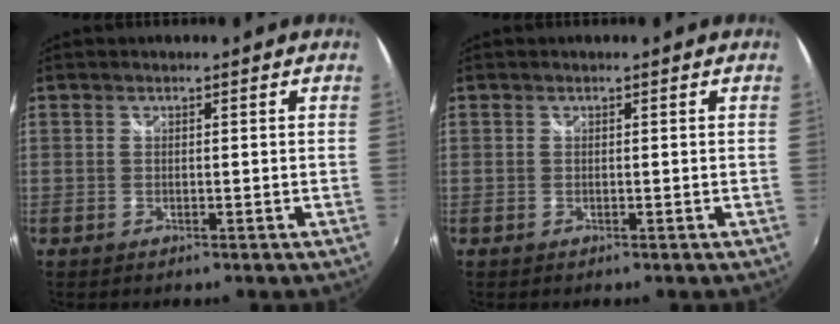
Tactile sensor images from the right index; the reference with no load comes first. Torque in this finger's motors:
{"motor_torque": [0.00, 0.00, 0.00, 0.00]}